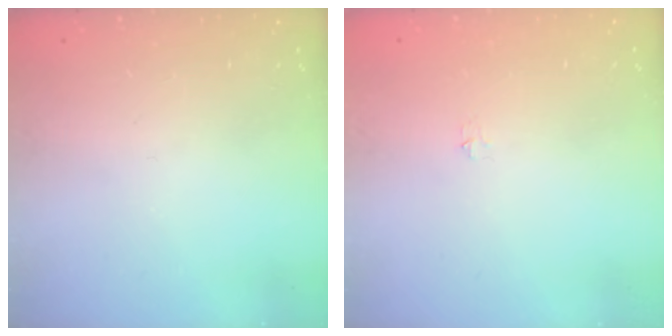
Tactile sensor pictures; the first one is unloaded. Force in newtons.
{"total": 3.1, "press": 3.0, "slide": 0.4}